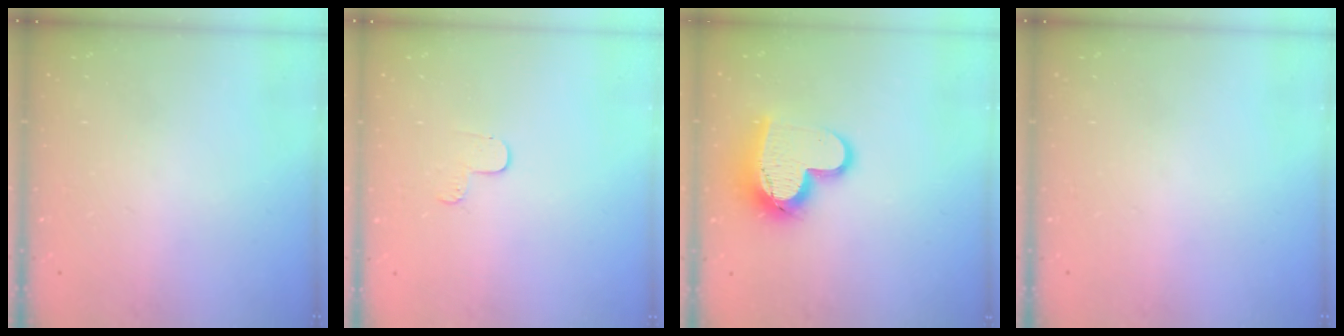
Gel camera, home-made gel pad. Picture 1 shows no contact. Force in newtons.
{"total": 4.1, "press": 4.0, "slide": 0.4}
{"total": 15.0, "press": 15.0, "slide": 1.0}
{"total": 0.0}